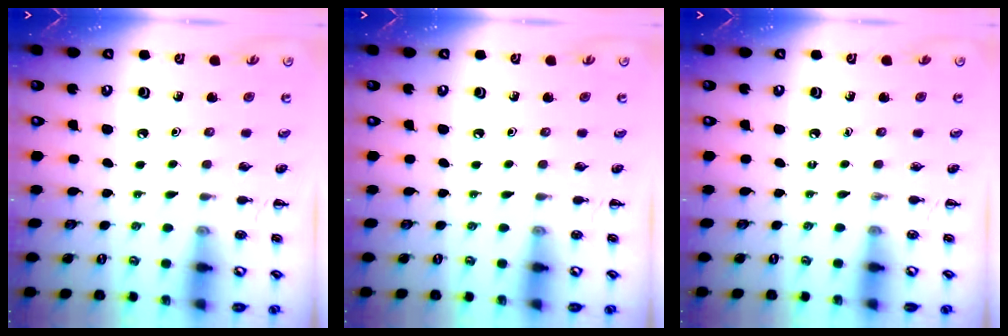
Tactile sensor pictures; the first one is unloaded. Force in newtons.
{"total": 0.0}
{"total": 0.0}